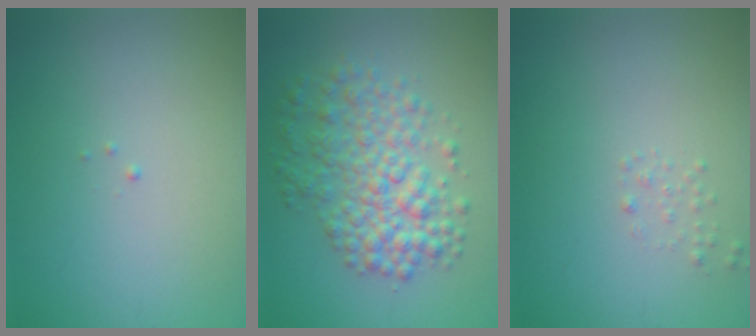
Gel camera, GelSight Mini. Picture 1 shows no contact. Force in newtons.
{"total": 5.6, "press": 5.6, "slide": 0.1}
{"total": 0.6, "press": 0.6, "slide": 0.1}